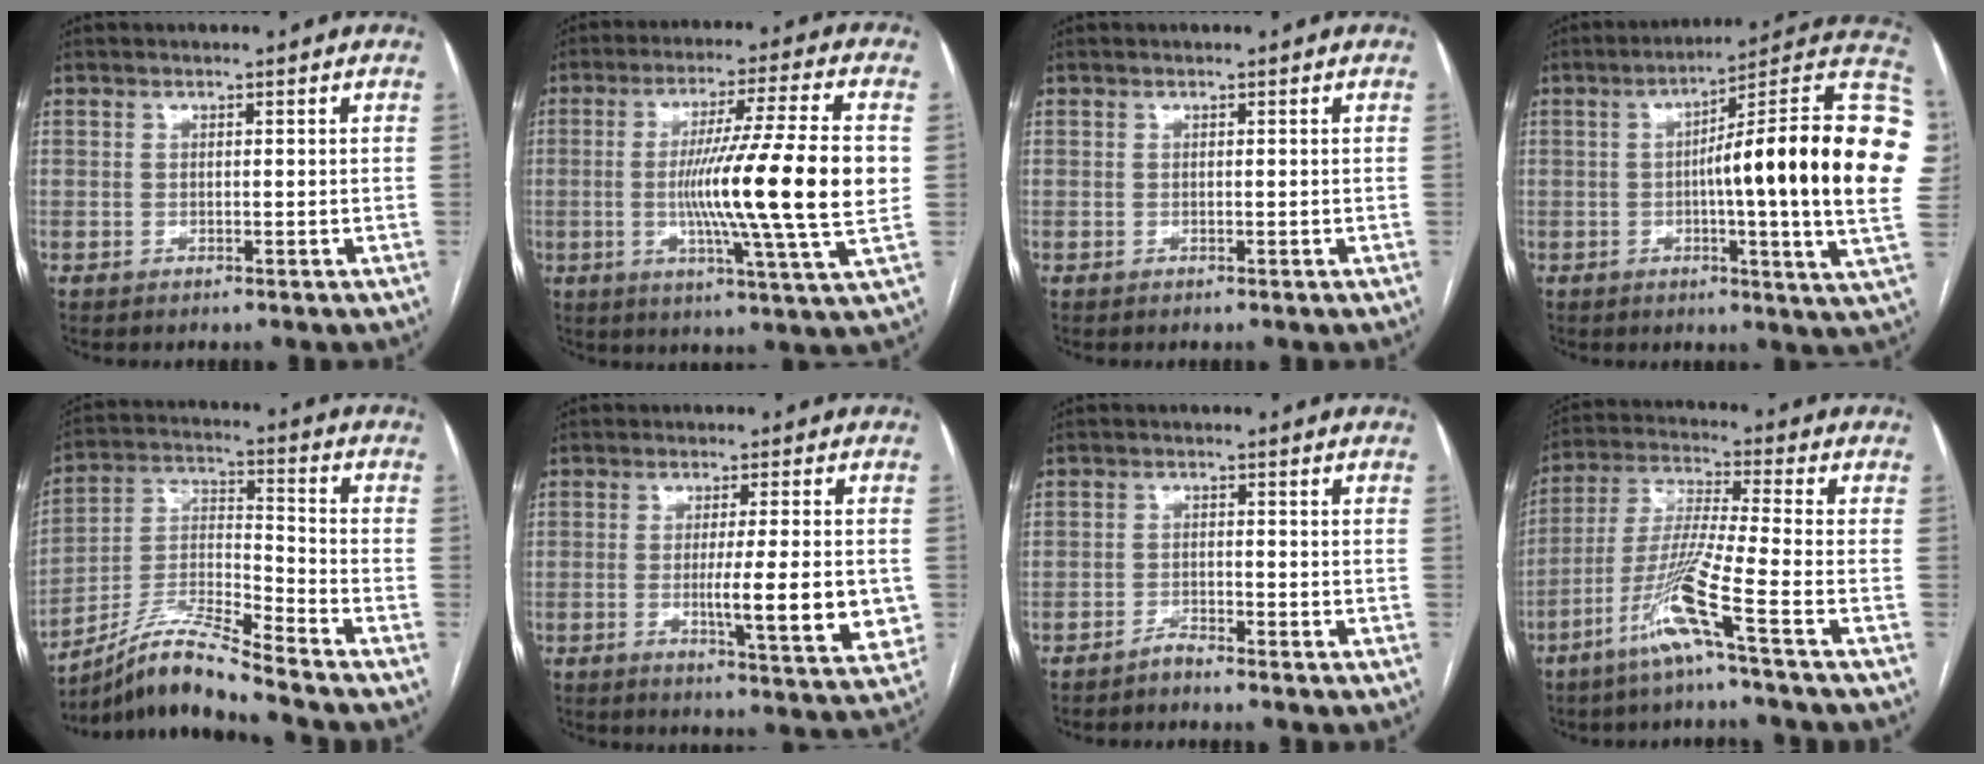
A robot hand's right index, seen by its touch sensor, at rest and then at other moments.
{"total": 18.6, "force": [-0.6, -1.3, 18.5], "torque": [-0.300, -0.008, -0.022]}
{"total": 0.0}
{"total": 26.7, "force": [1.3, 1.0, 26.6], "torque": [-0.265, 0.041, 0.010]}
{"total": 11.1, "force": [-9.8, -1.1, 5.2], "torque": [-0.110, 0.004, -0.182]}
{"total": 10.8, "force": [-1.5, 1.3, 10.6], "torque": [-0.144, -0.017, -0.020]}
{"total": 1.6, "force": [-1.5, -0.2, 0.2], "torque": [-0.001, -0.002, -0.029]}
{"total": 10.5, "force": [-5.7, -1.8, 8.7], "torque": [-0.179, -0.017, -0.120]}